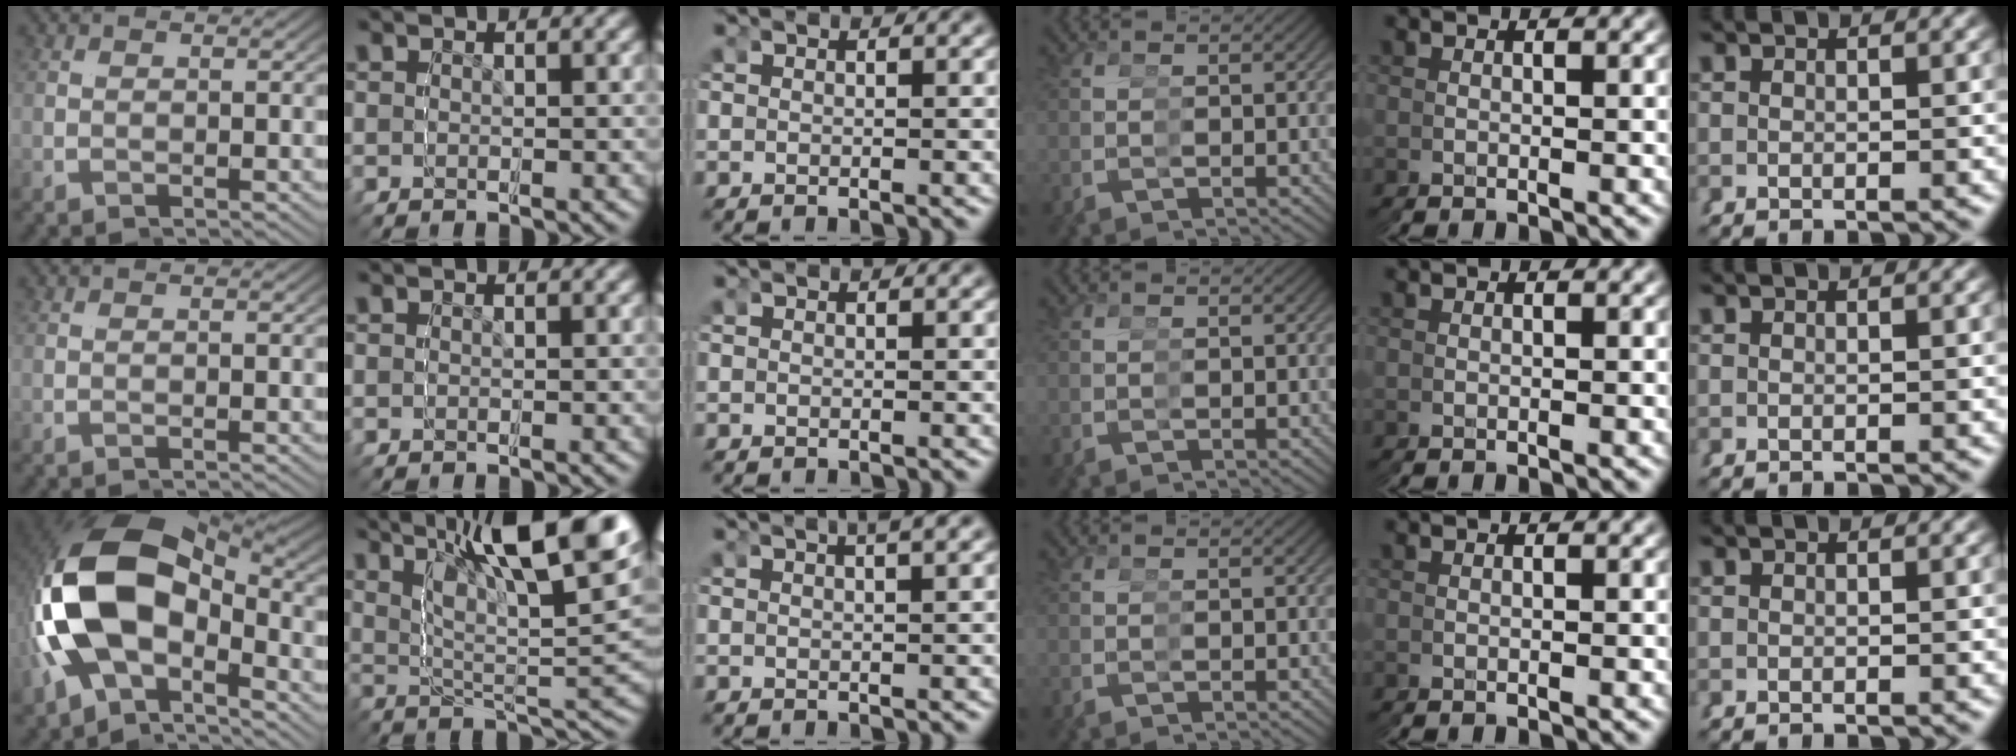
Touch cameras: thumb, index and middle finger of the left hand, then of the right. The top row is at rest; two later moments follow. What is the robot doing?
{"motion": "grasp_and_lifting", "object": "glue stick"}